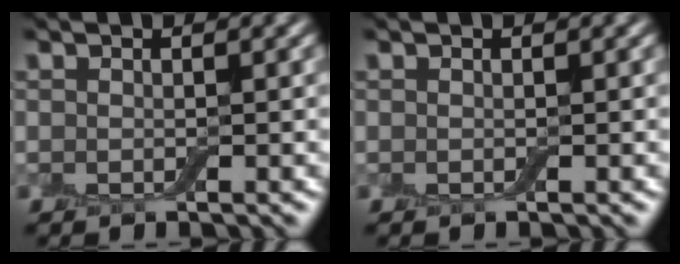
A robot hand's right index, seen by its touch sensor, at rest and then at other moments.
{"total": 0.0}